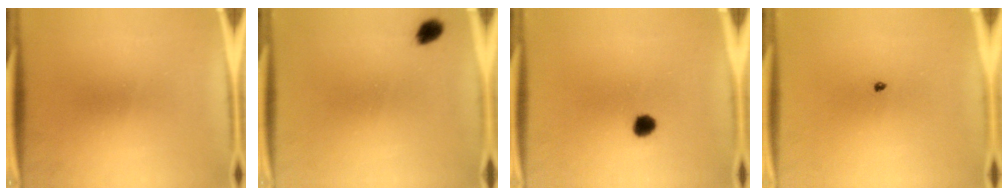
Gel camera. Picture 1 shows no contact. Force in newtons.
{"total": 2.6}
{"total": 3.0}
{"total": 0.6}